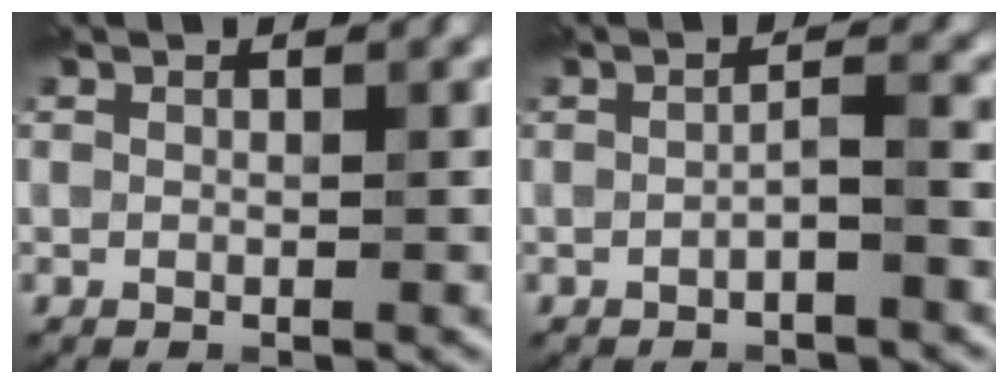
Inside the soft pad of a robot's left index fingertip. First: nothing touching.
{"total": 1.5, "force": [-0.7, 0.1, 1.4], "torque": [-0.023, 0.006, -0.015]}